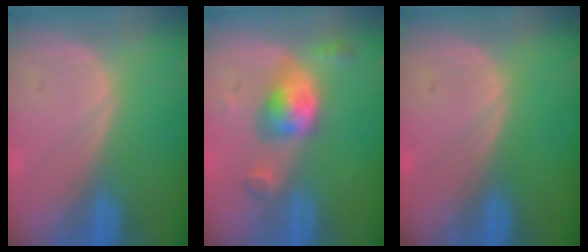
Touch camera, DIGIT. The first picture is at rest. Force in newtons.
{"total": 5.6, "press": 5.4, "slide": 1.8}
{"total": 0.0}